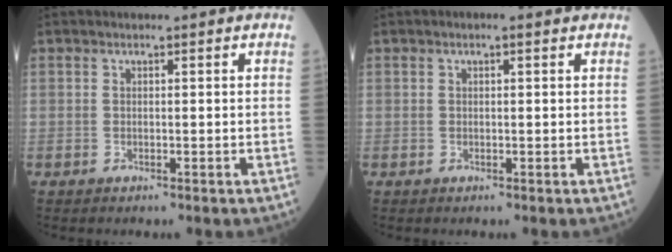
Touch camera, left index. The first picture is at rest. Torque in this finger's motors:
{"motor_torque": [0.58, -0.71, -0.02, 0.02]}